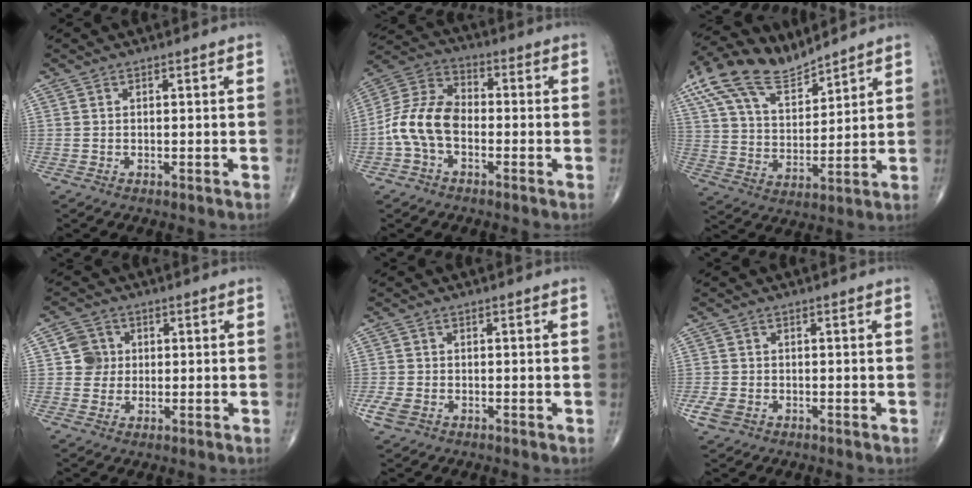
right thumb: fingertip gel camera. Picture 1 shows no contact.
{"total": 12.1, "force": [-2.6, 7.6, 9.0], "torque": [-0.176, 0.037, -0.061]}
{"total": 14.5, "force": [10.6, 6.1, 7.7], "torque": [-0.131, -0.027, 0.210]}
{"total": 4.5, "force": [0.6, 4.4, 0.9], "torque": [0.011, 0.005, 0.006]}
{"total": 3.2, "force": [-1.3, 2.2, 1.9], "torque": [-0.049, -0.005, -0.025]}
{"total": 3.3, "force": [-1.3, 2.5, 1.8], "torque": [-0.040, -0.002, -0.022]}